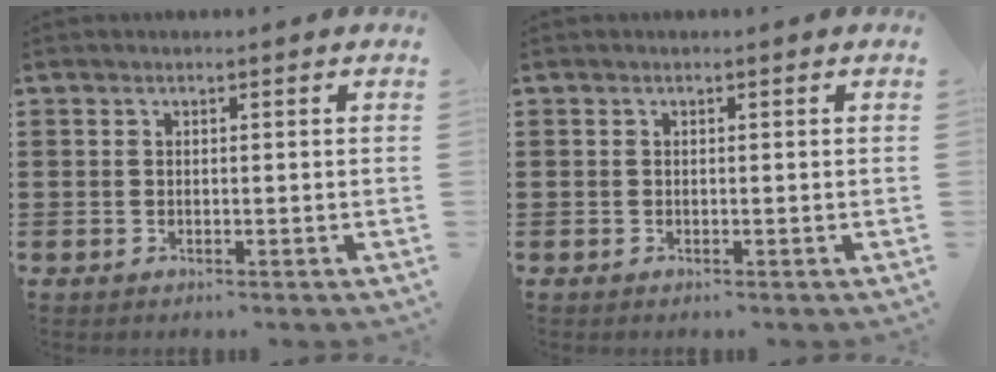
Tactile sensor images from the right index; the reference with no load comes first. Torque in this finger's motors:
{"motor_torque": [-0.67, 0.86, -1.05, -0.21]}